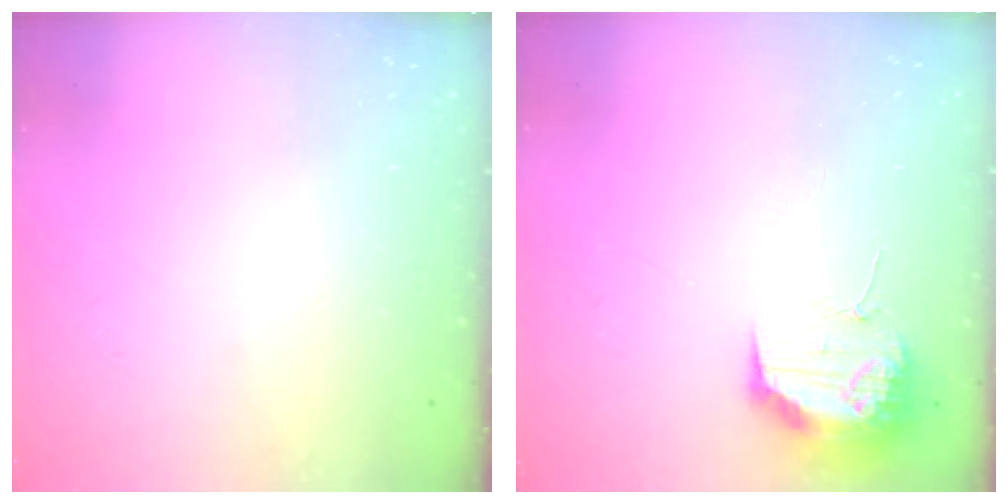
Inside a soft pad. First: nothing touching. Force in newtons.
{"total": 13.8, "press": 11.9, "slide": 6.9}